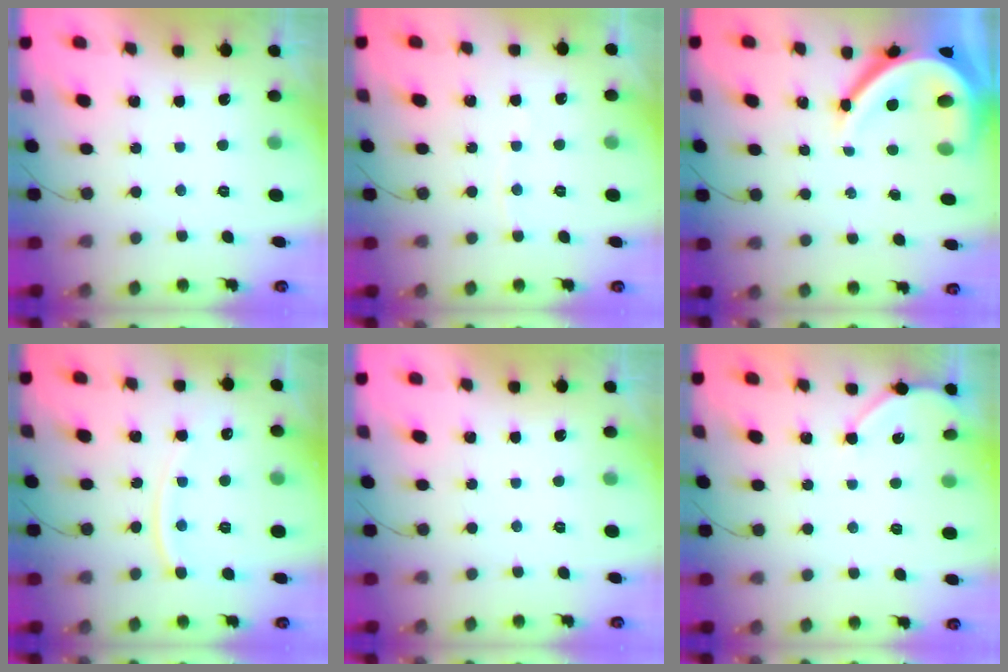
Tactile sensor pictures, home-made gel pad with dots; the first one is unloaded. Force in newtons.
{"total": 2.2, "press": 2.2, "slide": 0.2}
{"total": 14.8, "press": 14.8, "slide": 1.6}
{"total": 9.7, "press": 9.7, "slide": 0.5}
{"total": 0.0}
{"total": 5.0, "press": 4.9, "slide": 0.7}